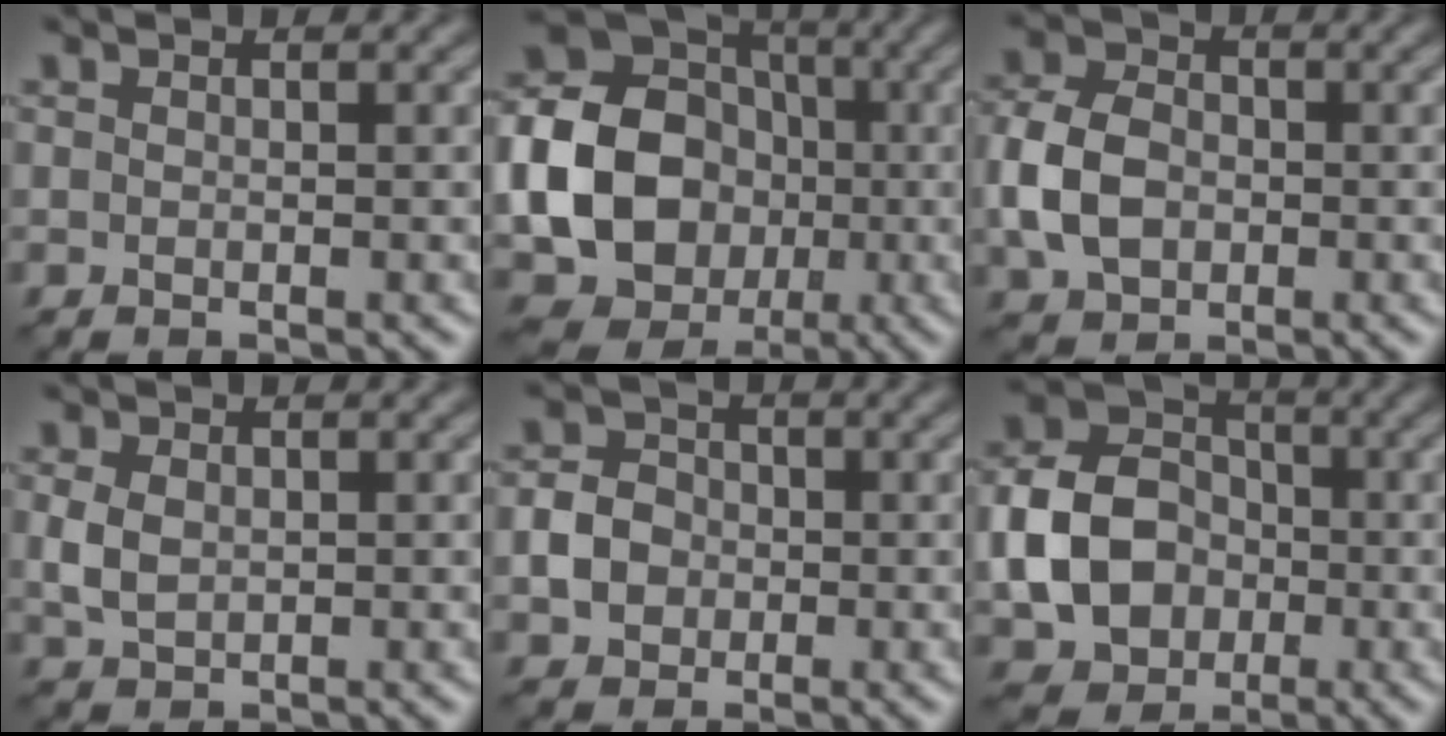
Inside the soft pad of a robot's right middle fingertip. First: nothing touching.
{"total": 16.7, "force": [-1.8, 14.9, 7.4], "torque": [-0.160, -0.011, -0.052]}
{"total": 6.3, "force": [-1.1, 4.6, 4.1], "torque": [-0.099, 0.005, -0.030]}
{"total": 2.3, "force": [0.3, 1.7, 1.5], "torque": [-0.042, 0.002, 0.009]}
{"total": 3.0, "force": [-0.6, 2.6, 1.4], "torque": [-0.024, 0.004, -0.016]}
{"total": 7.7, "force": [-1.3, 6.3, 4.2], "torque": [-0.088, 0.006, -0.032]}